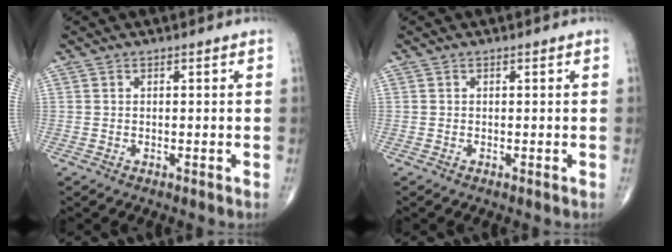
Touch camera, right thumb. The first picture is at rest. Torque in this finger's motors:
{"motor_torque": [0.71, 0.60, -0.20, 0.01, 0.01]}